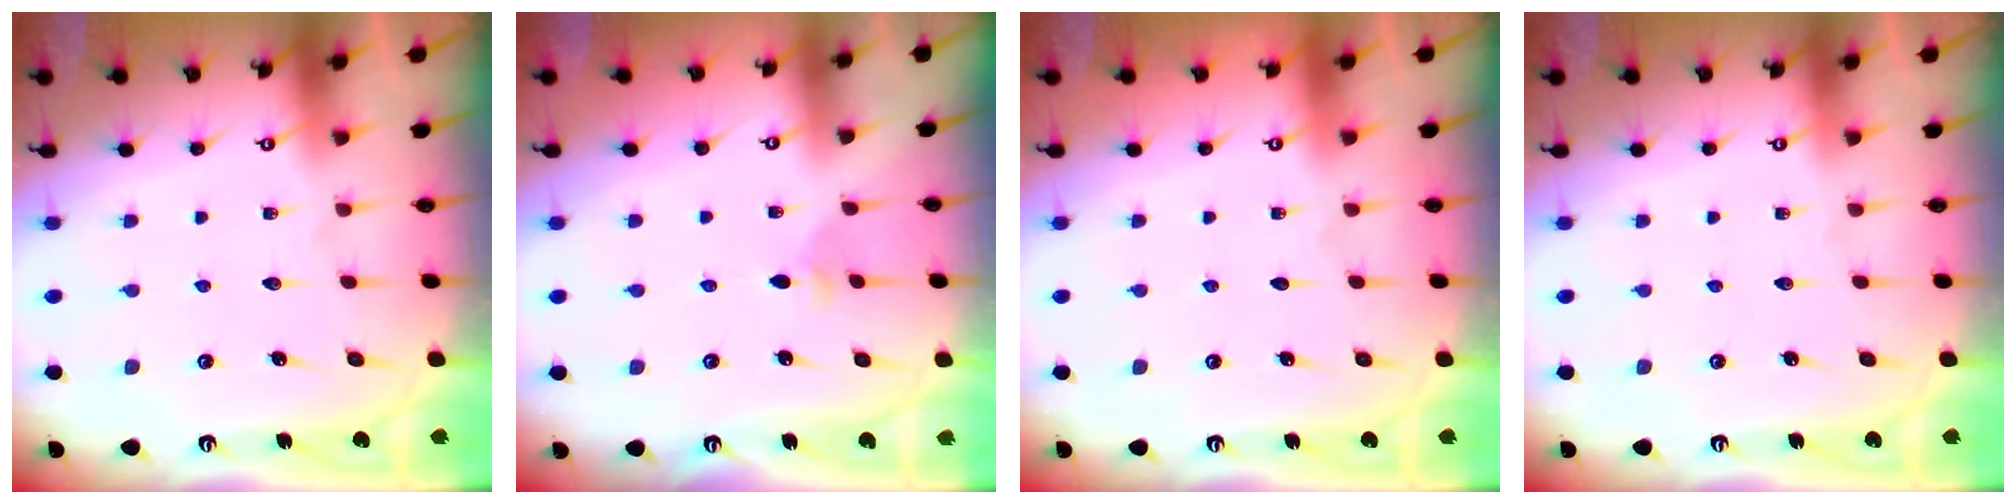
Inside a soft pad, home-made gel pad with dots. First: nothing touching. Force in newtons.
{"total": 2.7, "press": 2.6, "slide": 0.9}
{"total": 0.0}
{"total": 0.0}